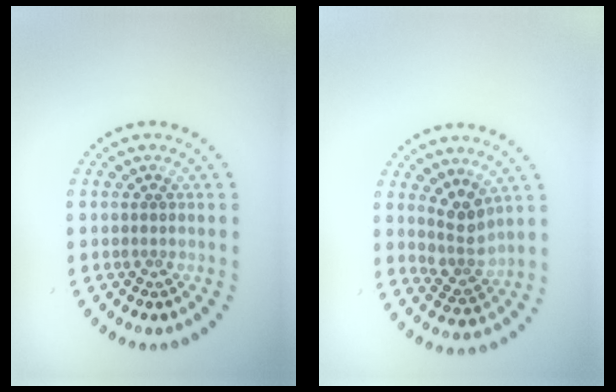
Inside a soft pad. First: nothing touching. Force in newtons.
{"total": 2.8, "press": 2.2, "slide": 1.7}